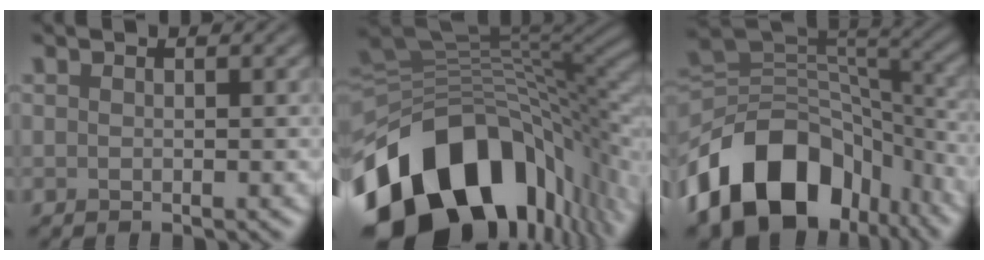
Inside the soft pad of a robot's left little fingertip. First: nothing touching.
{"total": 17.0, "force": [-7.2, 10.5, 11.4], "torque": [-0.211, 0.000, -0.121]}
{"total": 14.8, "force": [-7.6, 10.0, 7.9], "torque": [-0.156, 0.010, -0.134]}